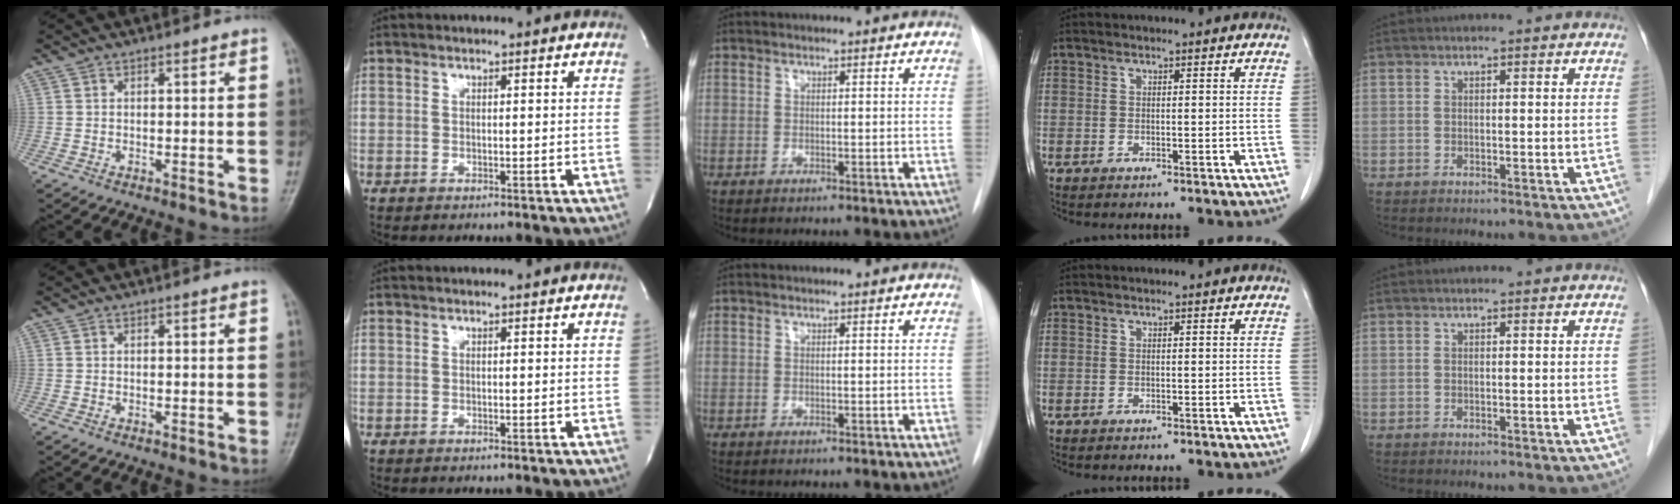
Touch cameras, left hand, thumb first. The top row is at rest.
{}